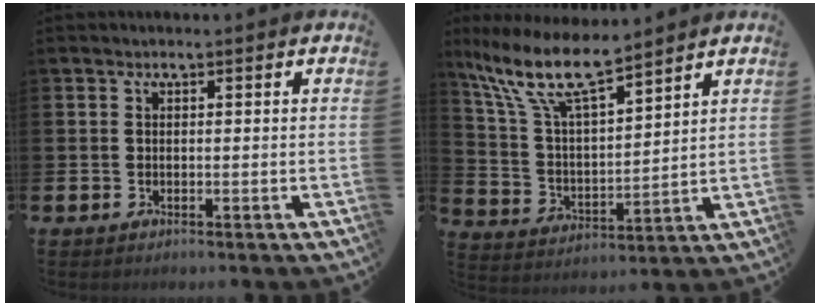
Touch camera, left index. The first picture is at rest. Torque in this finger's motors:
{"motor_torque": [0.35, -0.27, 0.99, 0.21]}